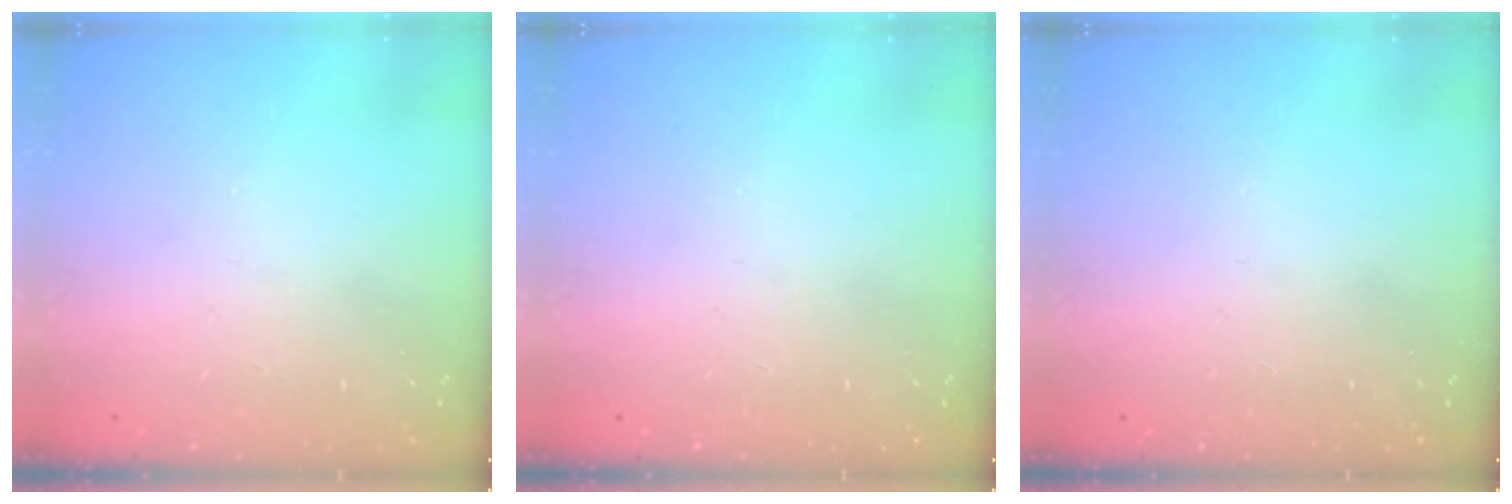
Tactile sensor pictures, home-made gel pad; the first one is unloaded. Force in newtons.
{"total": 0.0}
{"total": 0.0}